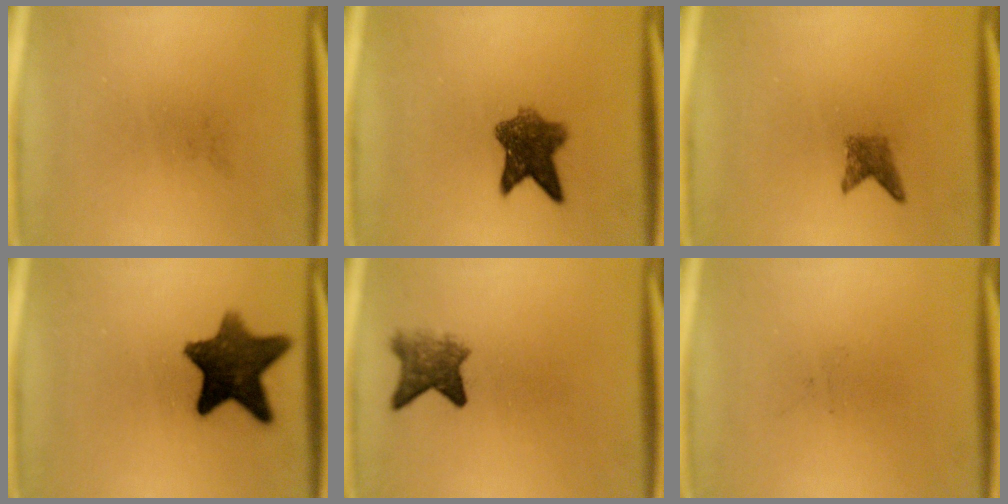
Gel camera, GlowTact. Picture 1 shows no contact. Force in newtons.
{"total": 7.1}
{"total": 2.0}
{"total": 11.8}
{"total": 4.5}
{"total": 0.0}